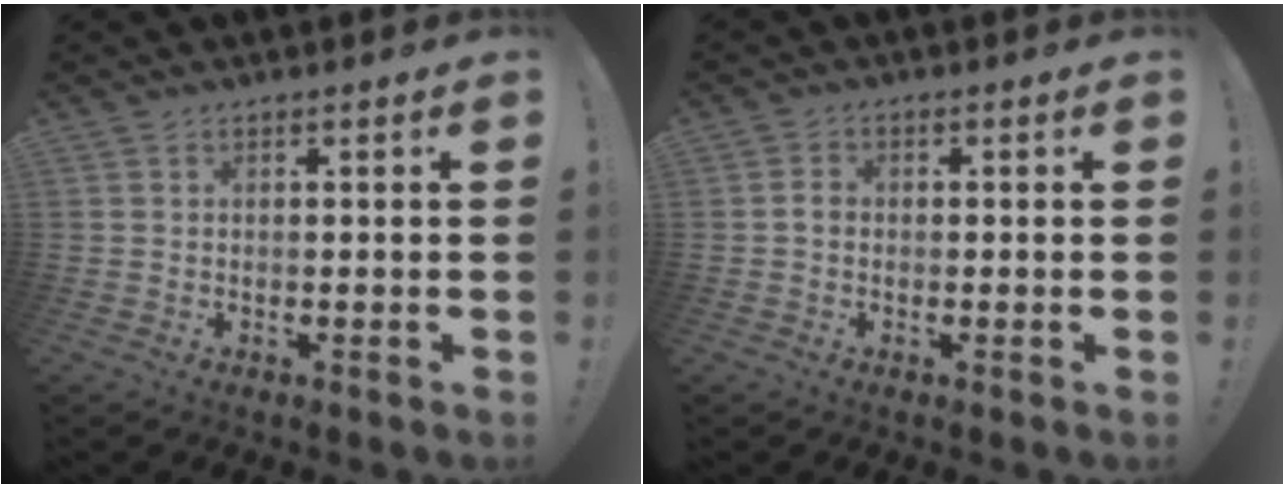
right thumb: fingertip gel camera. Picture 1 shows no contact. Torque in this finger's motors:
{"motor_torque": [0.19, 0.00, -0.39, 0.26, -0.01]}